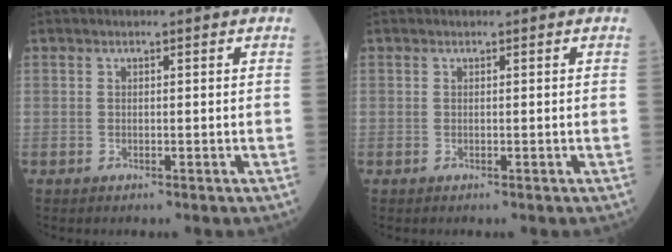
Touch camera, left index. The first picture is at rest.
{"total": 0.0}